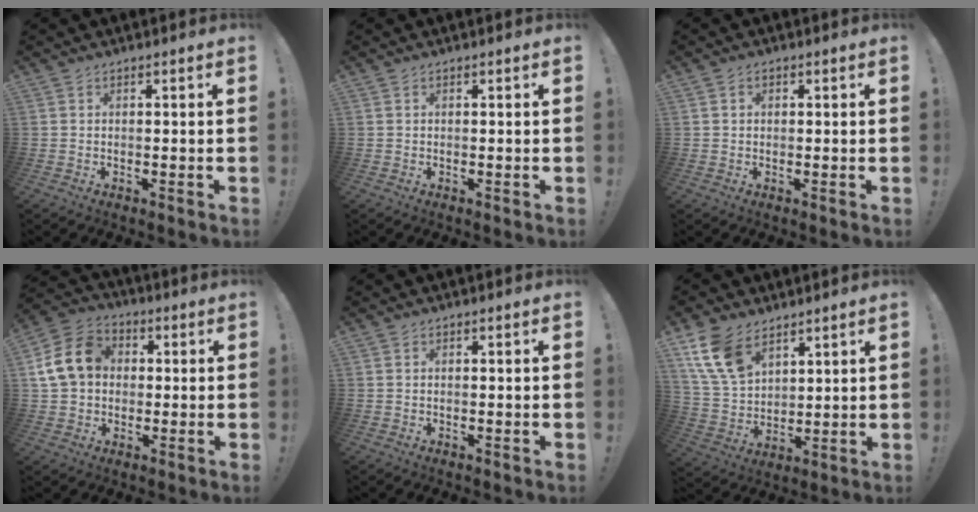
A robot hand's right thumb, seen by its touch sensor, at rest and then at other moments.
{"total": 0.0}
{"total": 1.0, "force": [0.0, 0.9, 0.3], "torque": [-0.005, 0.003, -0.001]}
{"total": 14.3, "force": [2.2, 11.8, 7.8], "torque": [-0.136, 0.012, 0.047]}
{"total": 0.0}
{"total": 13.4, "force": [8.0, 8.1, 7.0], "torque": [-0.145, -0.033, 0.159]}